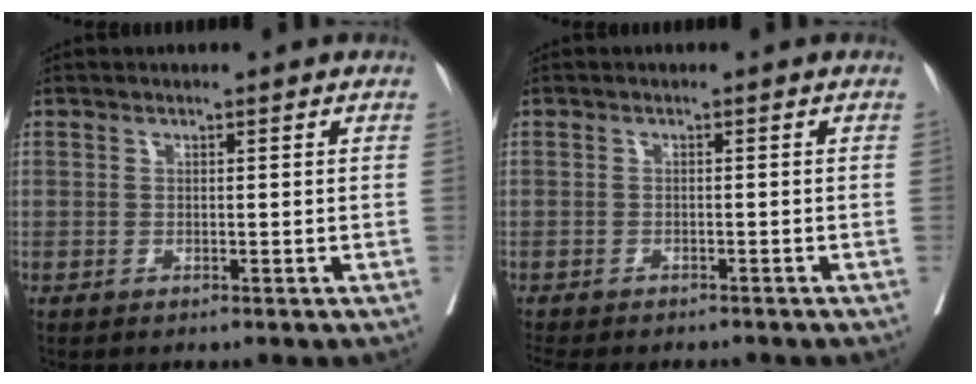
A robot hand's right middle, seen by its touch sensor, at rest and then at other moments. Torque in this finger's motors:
{"motor_torque": [1.13, -1.01, 0.40, 0.06]}